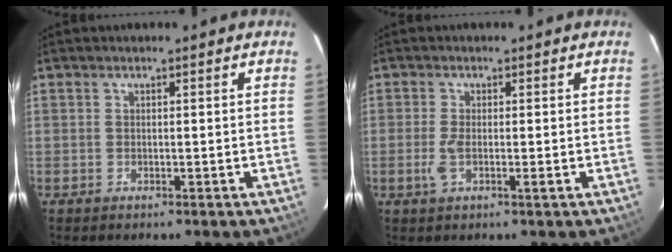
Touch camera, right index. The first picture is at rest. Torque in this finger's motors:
{"motor_torque": [0.27, 0.10, 0.34, 0.08]}